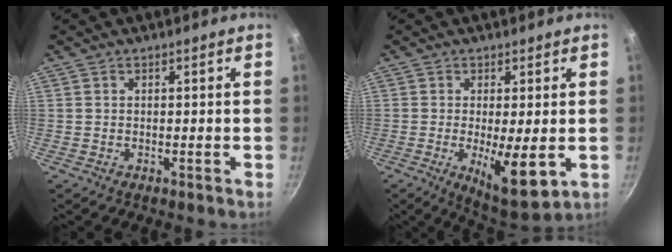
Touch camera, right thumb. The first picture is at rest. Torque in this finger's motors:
{"motor_torque": [-0.28, 0.65, 1.03, -0.25, 0.10]}